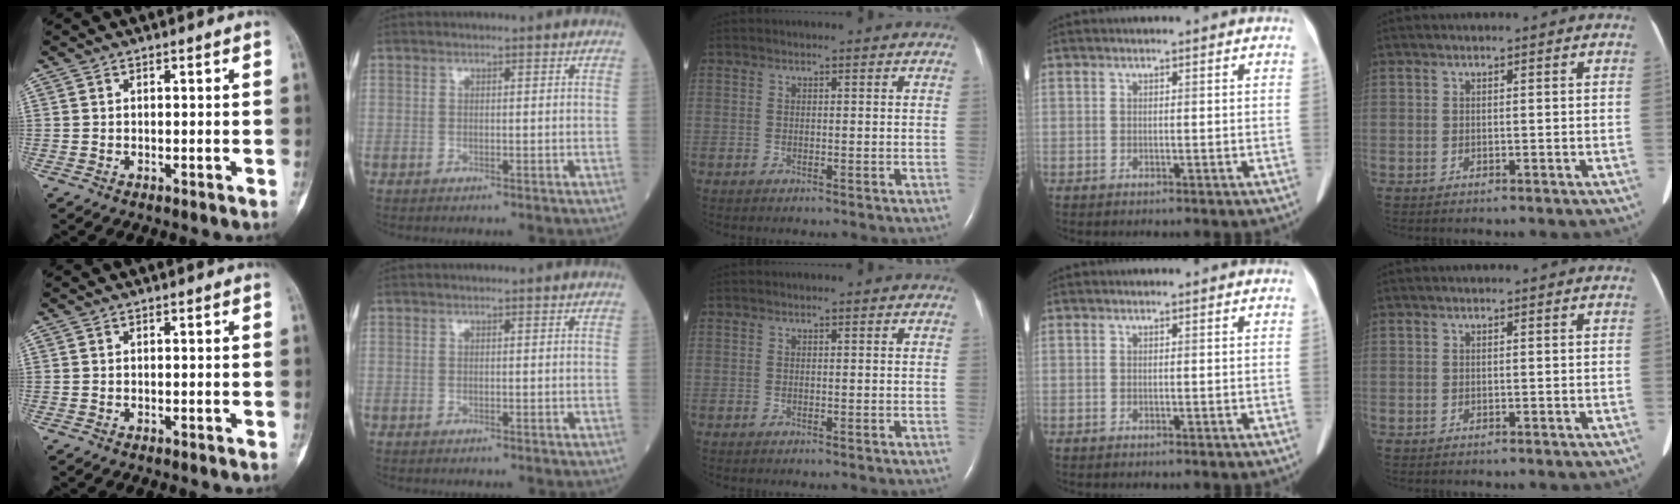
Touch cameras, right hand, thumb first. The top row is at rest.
{}